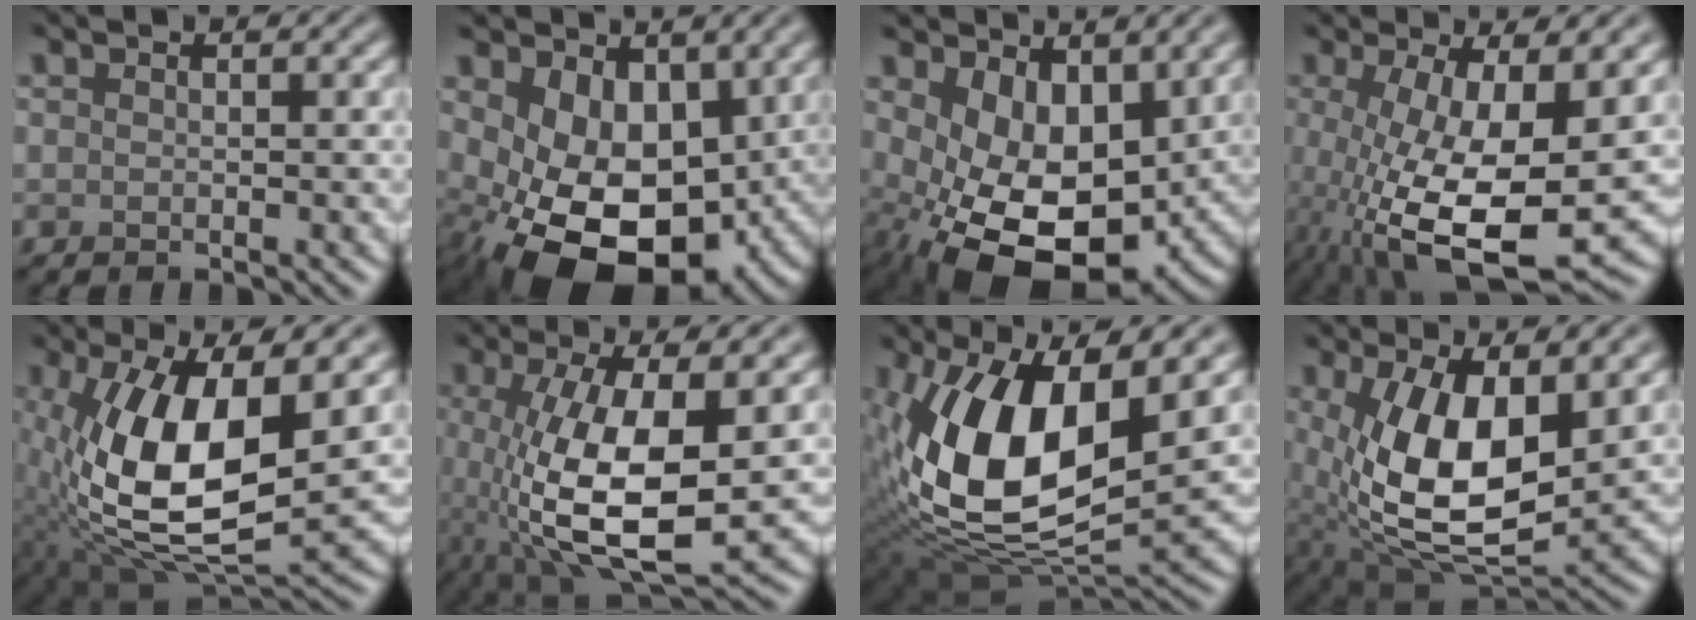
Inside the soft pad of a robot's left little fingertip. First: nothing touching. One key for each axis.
{"total": 13.2, "fx": -1.5, "fy": 8.4, "fz": 10.0, "tx": -0.159, "ty": -0.039, "tz": -0.010}
{"total": 11.9, "fx": -0.8, "fy": 7.3, "fz": 9.3, "tx": -0.155, "ty": -0.043, "tz": 0.003}
{"total": 12.5, "fx": -2.7, "fy": 4.5, "fz": 11.4, "tx": -0.211, "ty": -0.034, "tz": -0.035}
{"total": 12.6, "fx": 0.5, "fy": 5.4, "fz": 11.4, "tx": -0.206, "ty": -0.003, "tz": 0.005}
{"total": 10.8, "fx": -0.9, "fy": 4.0, "fz": 10.0, "tx": -0.200, "ty": -0.021, "tz": -0.007}
{"total": 14.3, "fx": 2.1, "fy": 7.0, "fz": 12.4, "tx": -0.230, "ty": -0.004, "tz": 0.026}
{"total": 12.5, "fx": 1.1, "fy": 6.3, "fz": 10.7, "tx": -0.203, "ty": -0.014, "tz": 0.024}